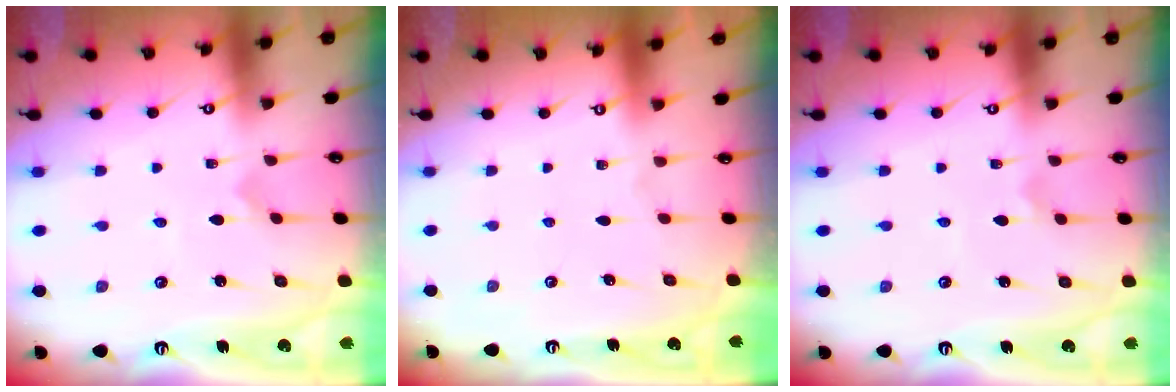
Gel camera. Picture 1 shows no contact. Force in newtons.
{"total": 0.0}
{"total": 2.5, "press": 2.5, "slide": 0.0}